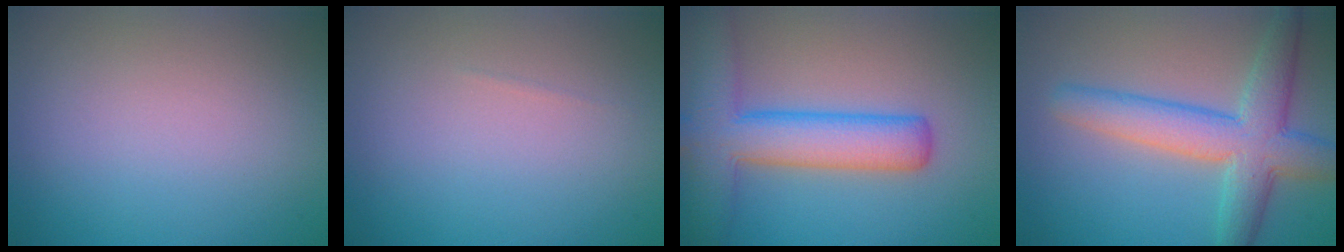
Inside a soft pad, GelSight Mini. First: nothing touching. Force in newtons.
{"total": 0.0}
{"total": 7.6, "press": 7.6, "slide": 0.3}
{"total": 5.5, "press": 5.5, "slide": 0.4}